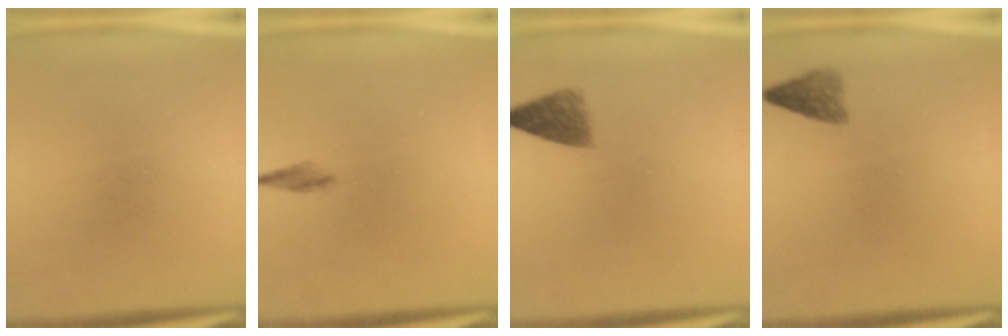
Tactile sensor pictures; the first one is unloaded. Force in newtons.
{"total": 1.3}
{"total": 3.4}
{"total": 2.3}